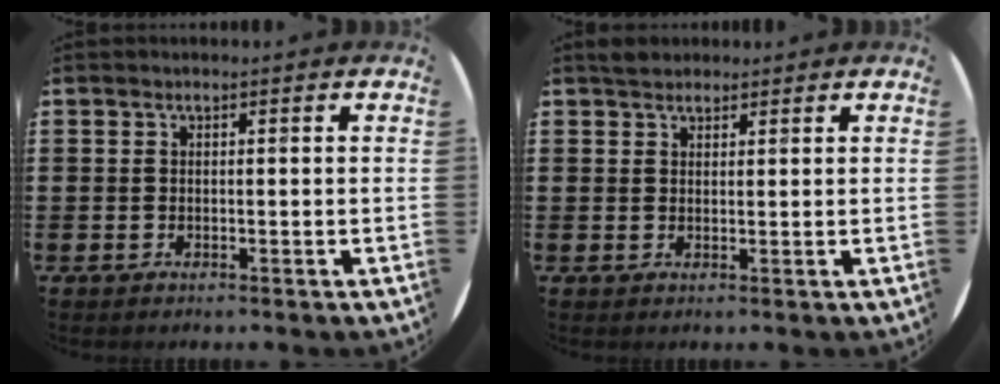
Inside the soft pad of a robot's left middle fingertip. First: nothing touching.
{"total": 1.8, "force": [1.6, 0.7, 0.1], "torque": [0.003, 0.002, 0.030]}